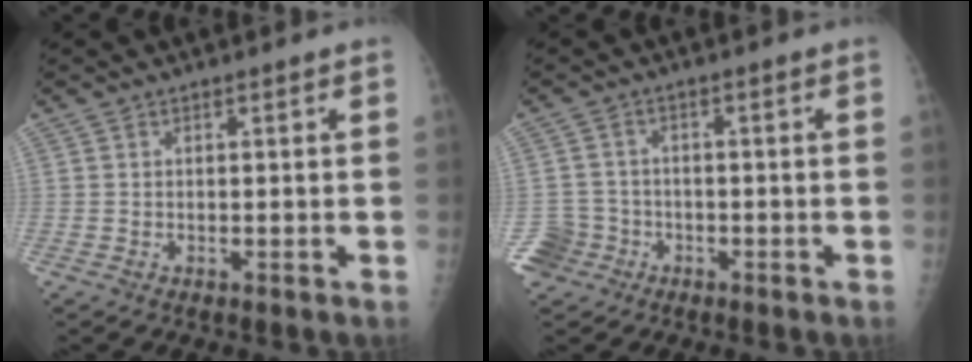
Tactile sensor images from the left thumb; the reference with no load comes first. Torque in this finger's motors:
{"motor_torque": [-0.16, -0.16, 0.00, 0.00, 0.00]}